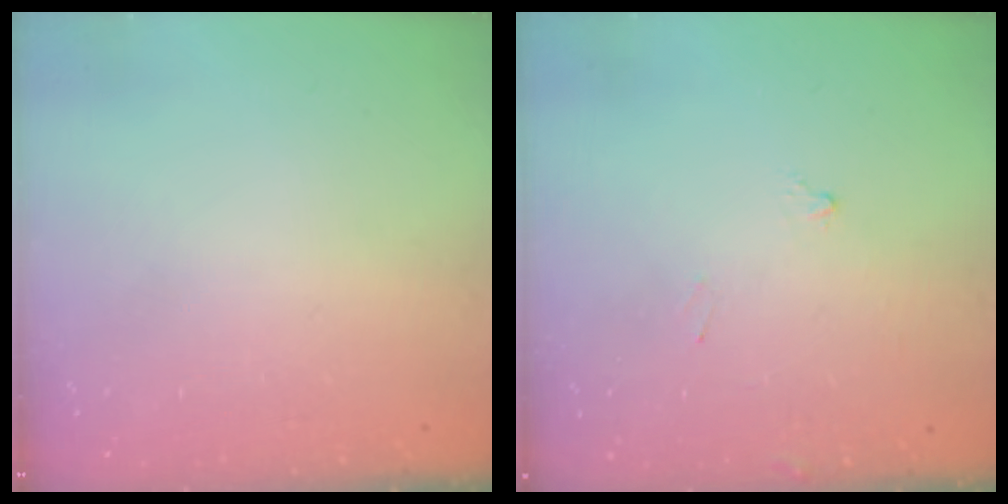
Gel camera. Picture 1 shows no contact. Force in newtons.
{"total": 7.3, "press": 7.3, "slide": 0.4}